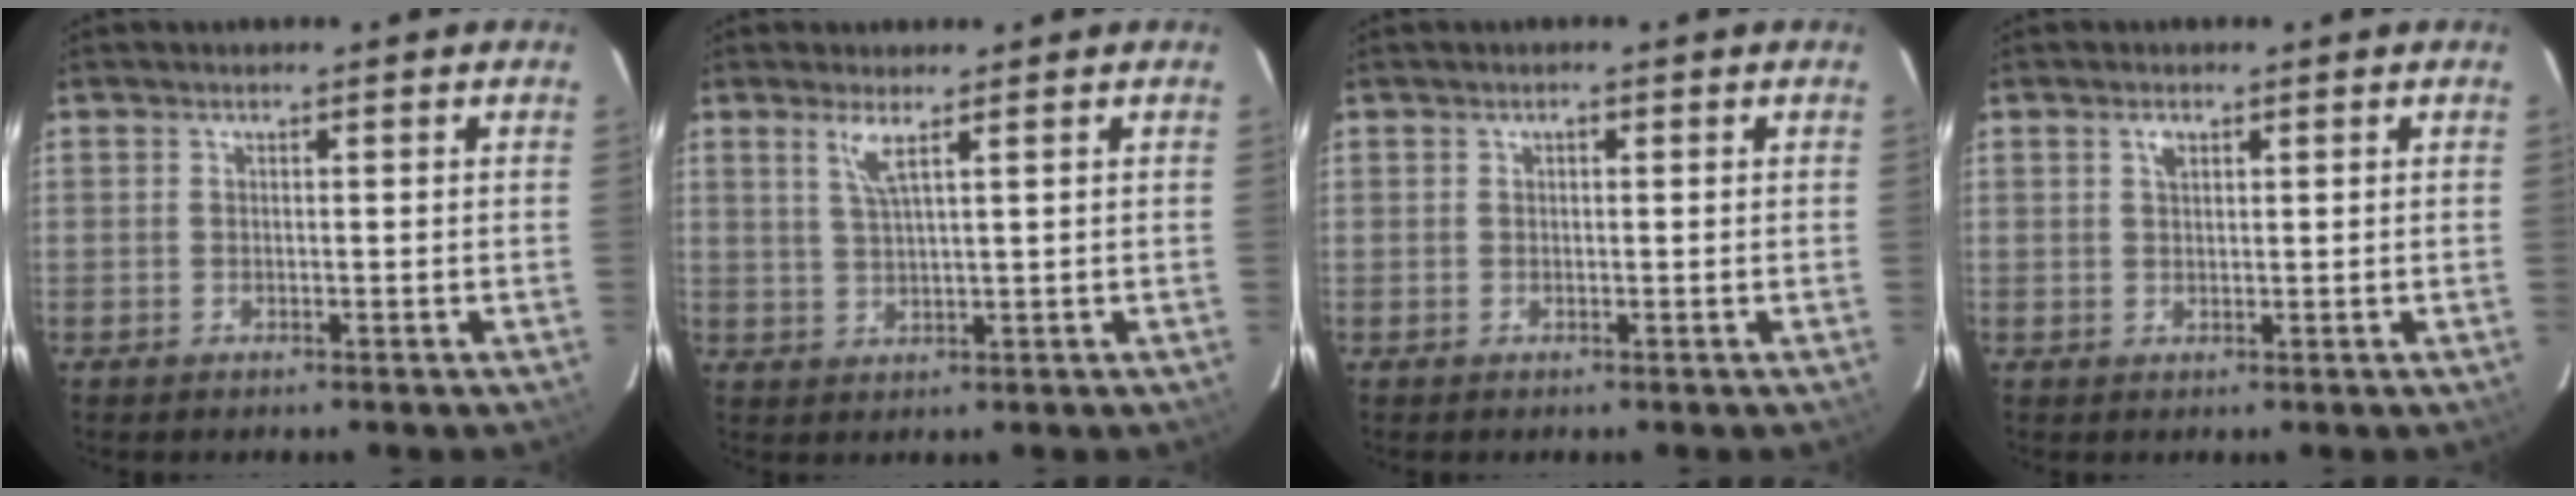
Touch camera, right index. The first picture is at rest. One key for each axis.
{"total": 3.4, "fx": 1.9, "fy": -0.1, "fz": 2.8, "tx": -0.058, "ty": -0.003, "tz": 0.040}
{"total": 0.6, "fx": 0.1, "fy": 0.5, "fz": 0.4, "tx": -0.006, "ty": 0.004, "tz": 0.001}
{"total": 1.6, "fx": 0.8, "fy": 0.9, "fz": 1.1, "tx": -0.021, "ty": 0.004, "tz": 0.015}